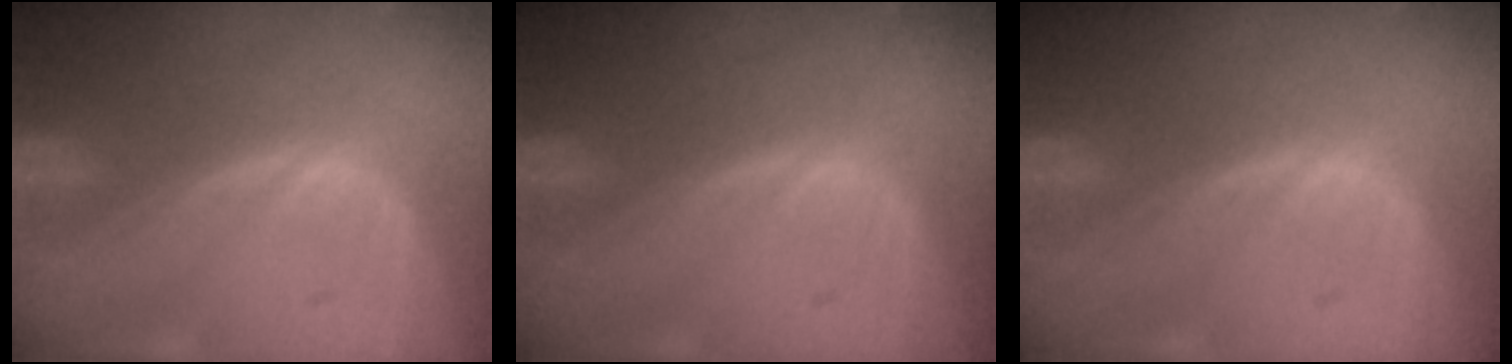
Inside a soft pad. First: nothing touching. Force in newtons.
{"total": 0.0}
{"total": 0.0}